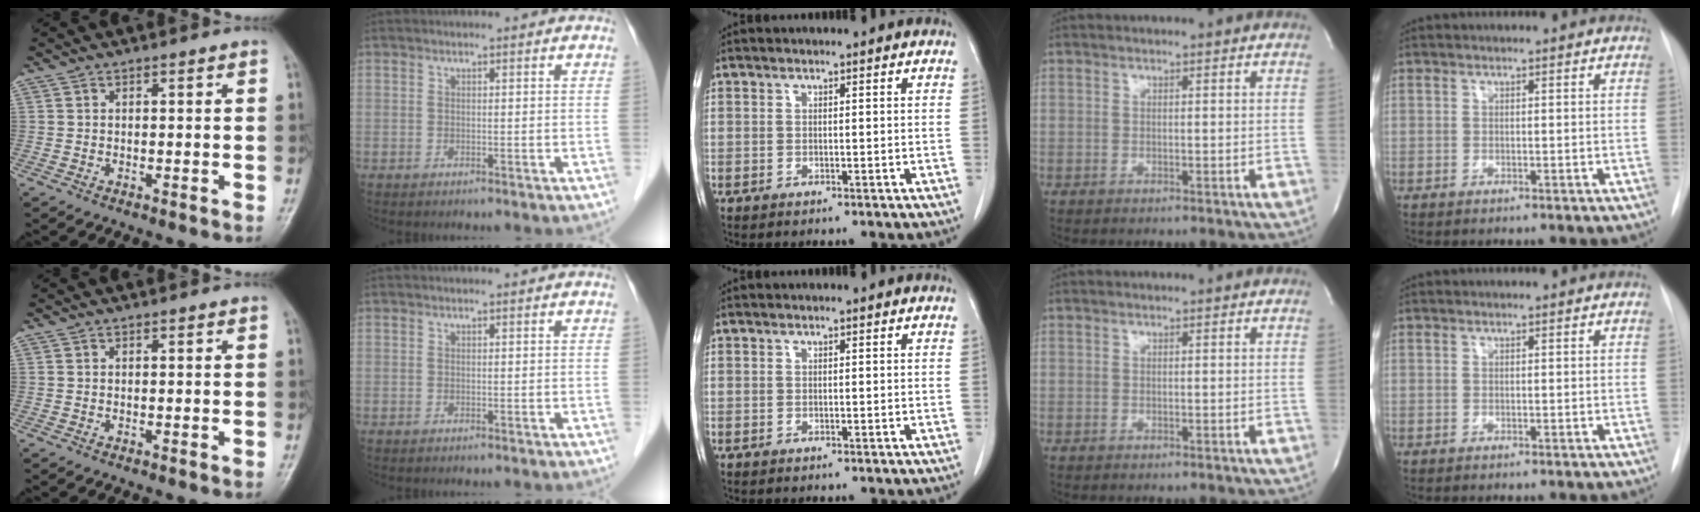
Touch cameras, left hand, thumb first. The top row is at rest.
{}